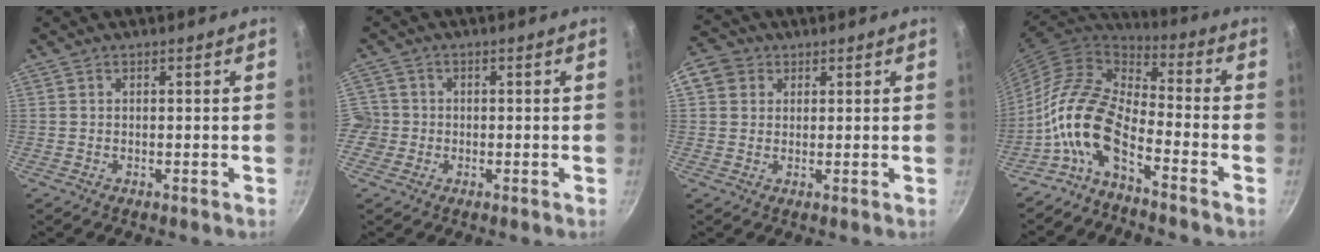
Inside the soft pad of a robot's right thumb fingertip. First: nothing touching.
{"total": 4.4, "force": [-1.1, 4.2, 0.9], "torque": [-0.002, 0.011, -0.021]}
{"total": 6.7, "force": [2.2, 5.7, 2.8], "torque": [-0.035, 0.007, 0.028]}
{"total": 13.9, "force": [-6.8, 6.6, 10.2], "torque": [-0.192, 0.068, -0.157]}